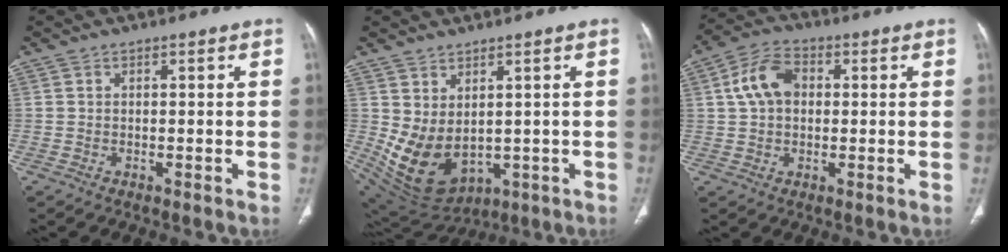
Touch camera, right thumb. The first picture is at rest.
{"total": 11.0, "force": [0.4, 7.2, 8.4], "torque": [-0.141, -0.015, 0.046]}
{"total": 8.5, "force": [1.4, 5.9, 5.9], "torque": [-0.106, 0.020, 0.021]}